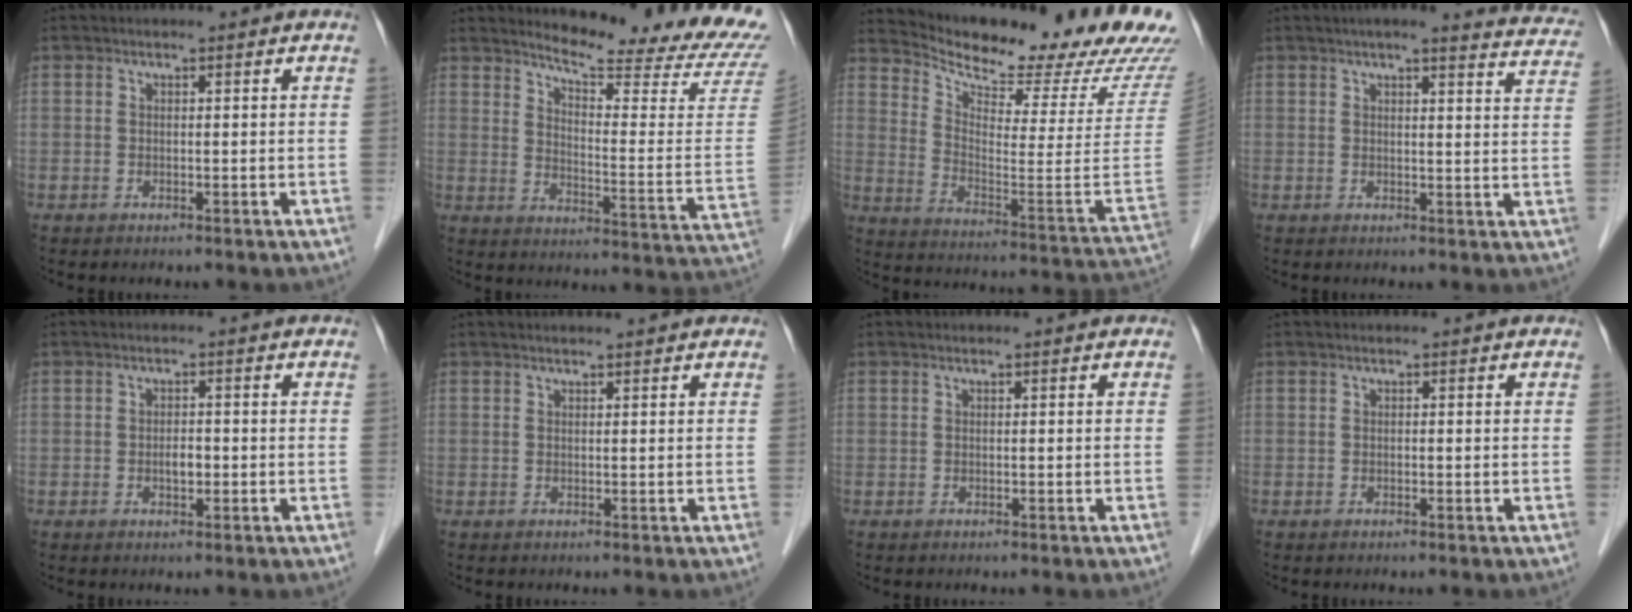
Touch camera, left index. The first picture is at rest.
{"total": 19.7, "force": [18.7, 0.1, 6.4], "torque": [-0.098, -0.126, 0.223]}
{"total": 26.6, "force": [23.5, 3.4, 12.1], "torque": [-0.199, -0.085, 0.309]}
{"total": 12.1, "force": [11.1, 1.5, 4.6], "torque": [-0.035, -0.014, 0.103]}
{"total": 1.7, "force": [-0.4, 0.8, 1.4], "torque": [-0.024, 0.003, -0.007]}
{"total": 2.4, "force": [2.2, 0.2, 1.0], "torque": [-0.010, 0.017, 0.029]}
{"total": 0.0}
{"total": 0.0}